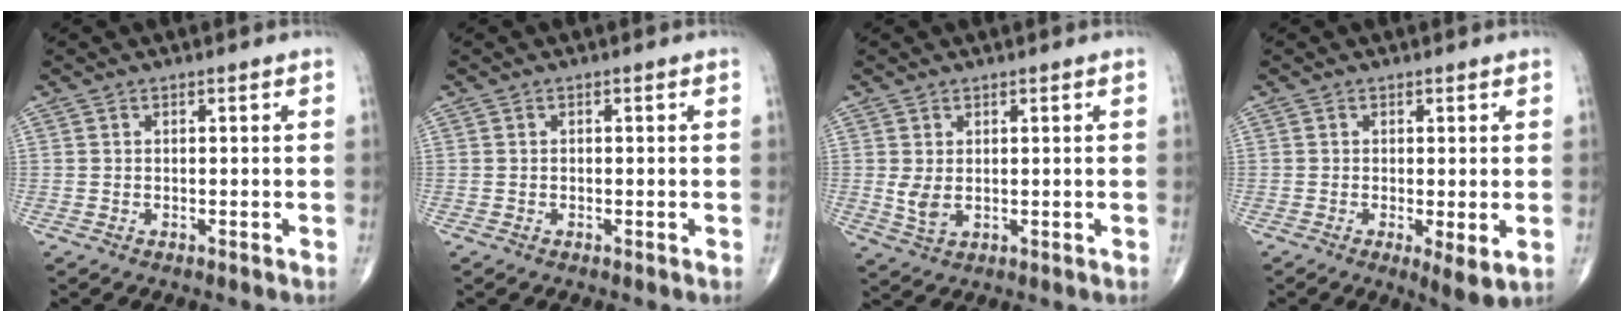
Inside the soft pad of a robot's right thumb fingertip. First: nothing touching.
{"total": 0.0}
{"total": 3.3, "force": [0.4, 1.9, 2.6], "torque": [-0.054, -0.006, 0.017]}
{"total": 4.3, "force": [-0.8, 1.1, 4.1], "torque": [-0.072, -0.017, -0.017]}